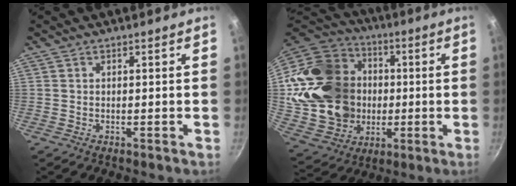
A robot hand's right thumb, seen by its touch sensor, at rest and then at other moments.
{"total": 28.0, "force": [0.6, 23.1, 15.8], "torque": [-0.280, 0.040, 0.034]}